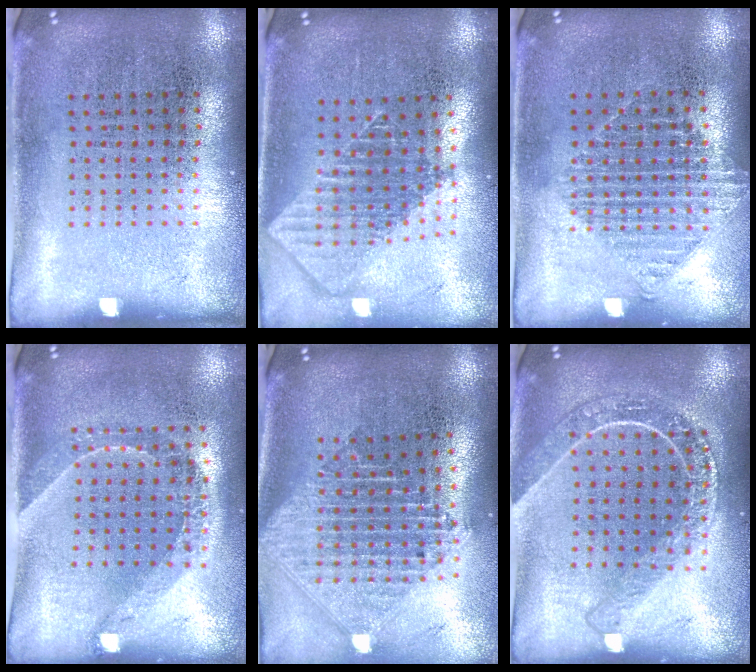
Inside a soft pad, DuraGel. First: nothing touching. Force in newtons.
{"total": 1.9, "press": 1.5, "slide": 1.1}
{"total": 1.1, "press": 1.1, "slide": 0.3}
{"total": 1.6, "press": 1.3, "slide": 1.0}
{"total": 2.5, "press": 1.9, "slide": 1.5}
{"total": 1.9, "press": 1.7, "slide": 0.8}